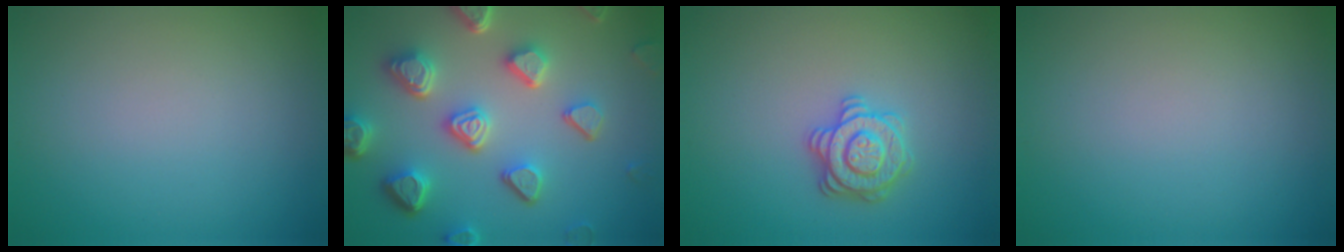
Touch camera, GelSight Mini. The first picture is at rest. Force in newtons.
{"total": 6.9, "press": 5.4, "slide": 4.3}
{"total": 2.9, "press": 2.8, "slide": 0.6}
{"total": 0.0}